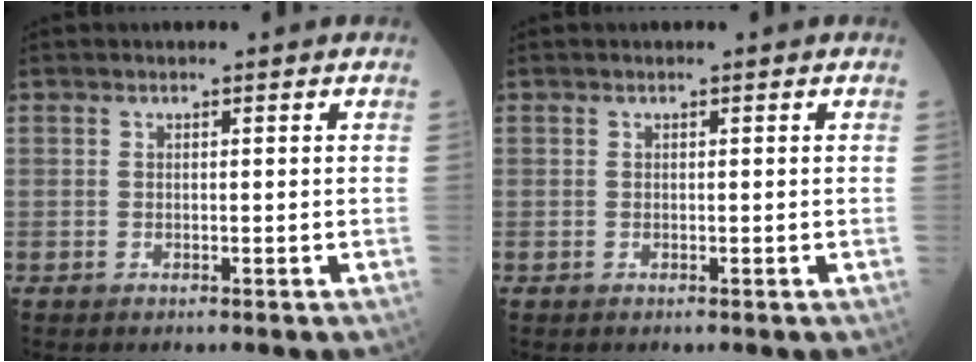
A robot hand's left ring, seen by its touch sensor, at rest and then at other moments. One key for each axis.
{"total": 0.0}